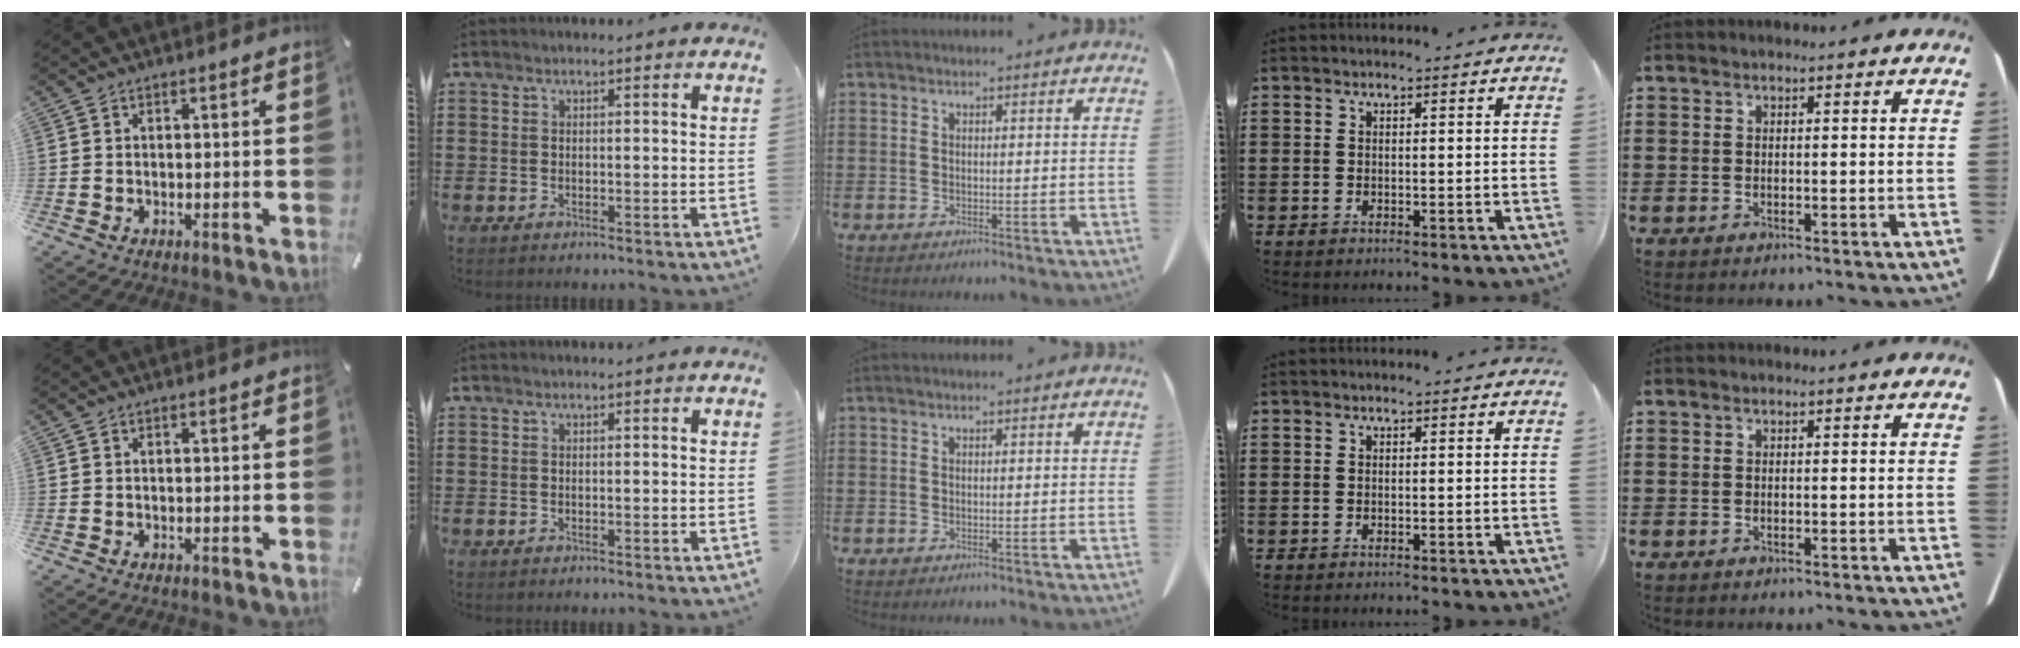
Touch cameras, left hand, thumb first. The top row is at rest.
{}